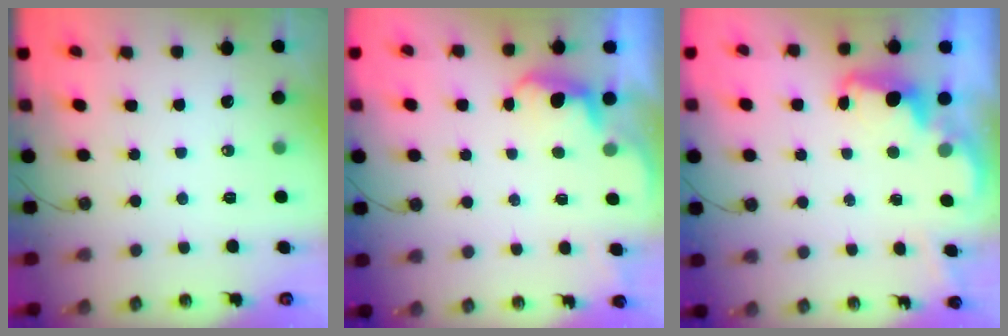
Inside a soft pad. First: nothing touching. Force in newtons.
{"total": 2.3, "press": 2.1, "slide": 0.9}
{"total": 2.4, "press": 2.4, "slide": 0.6}